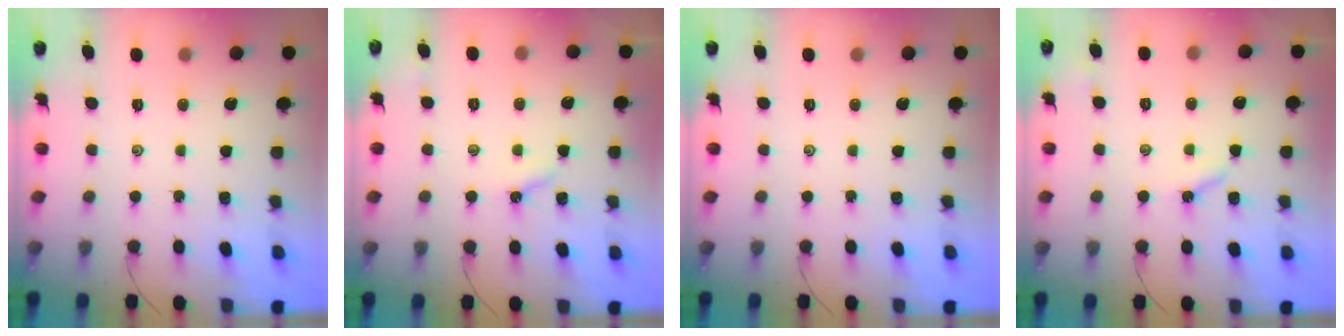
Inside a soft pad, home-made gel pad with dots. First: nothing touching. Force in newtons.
{"total": 2.9, "press": 2.8, "slide": 0.4}
{"total": 0.0}
{"total": 3.5, "press": 3.5, "slide": 0.6}